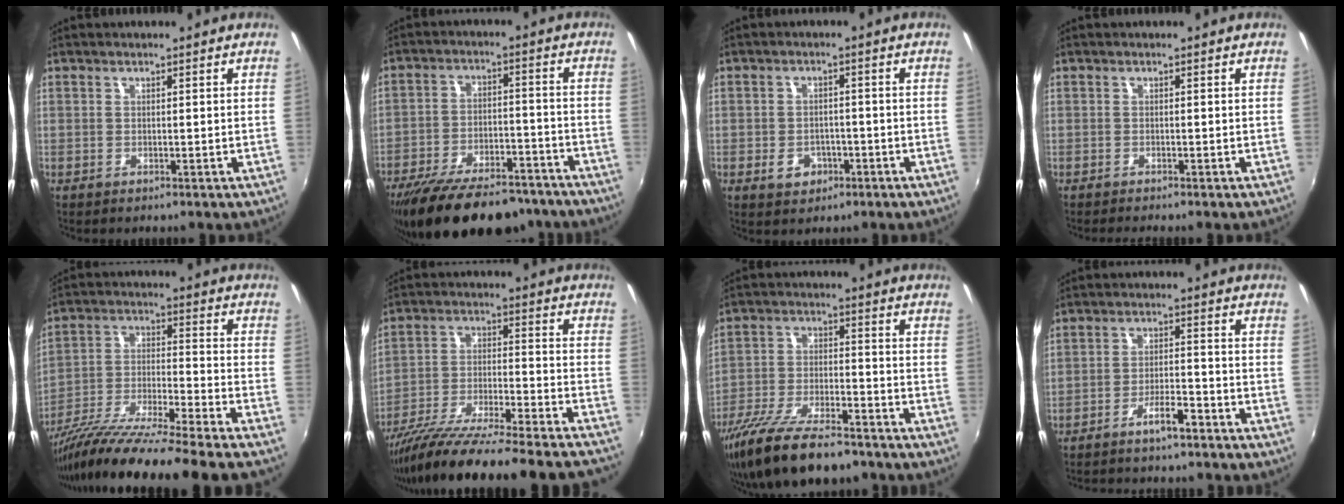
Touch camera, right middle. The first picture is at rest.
{"total": 22.0, "force": [-18.0, 7.6, 10.2], "torque": [-0.198, -0.014, -0.254]}
{"total": 4.5, "force": [-2.0, 3.4, 2.2], "torque": [-0.047, 0.004, -0.022]}
{"total": 1.1, "force": [-1.1, -0.1, 0.3], "torque": [-0.004, -0.010, -0.019]}
{"total": 21.5, "force": [-18.0, -2.0, 11.6], "torque": [-0.192, -0.053, -0.300]}
{"total": 29.2, "force": [-26.0, 0.4, 13.3], "torque": [-0.223, -0.079, -0.390]}
{"total": 17.7, "force": [-13.9, 4.8, 9.8], "torque": [-0.202, -0.040, -0.239]}
{"total": 6.3, "force": [-5.3, 1.1, 3.2], "torque": [-0.072, 0.010, -0.084]}